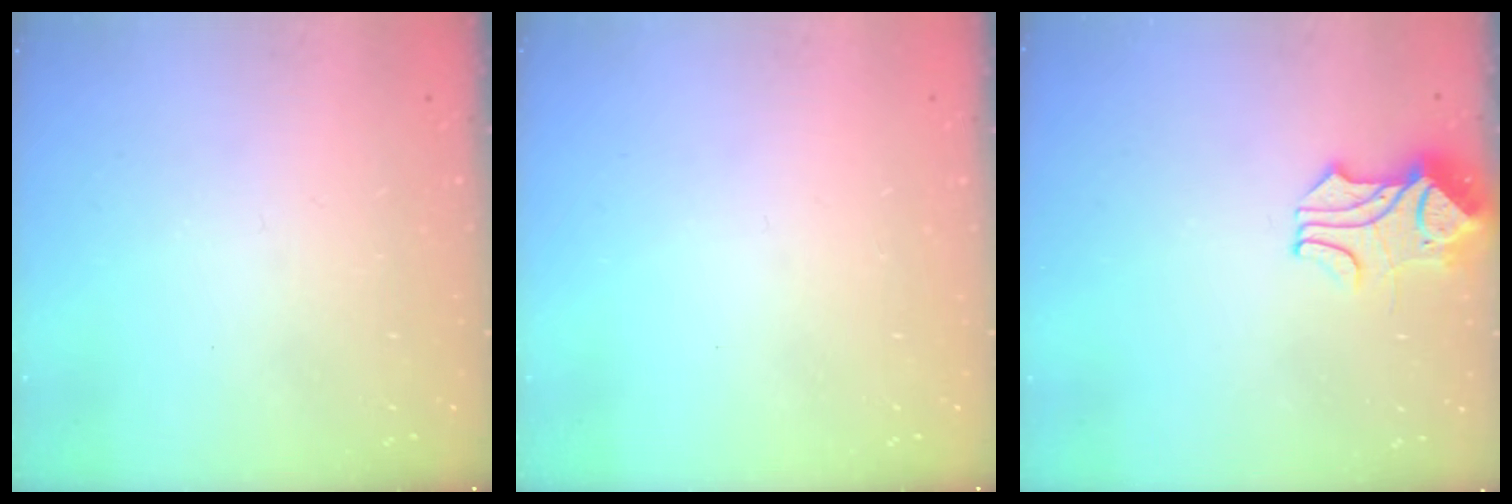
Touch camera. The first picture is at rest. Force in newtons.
{"total": 0.0}
{"total": 1.7, "press": 1.3, "slide": 1.1}